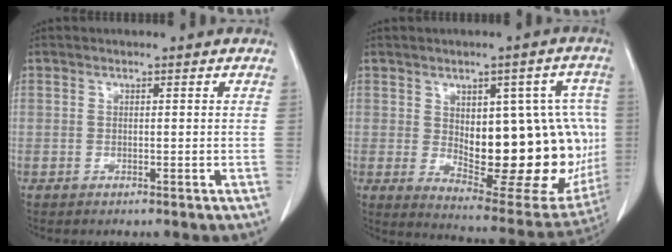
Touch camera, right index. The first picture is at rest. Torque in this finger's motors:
{"motor_torque": [1.39, -0.15, 0.43, 0.08]}